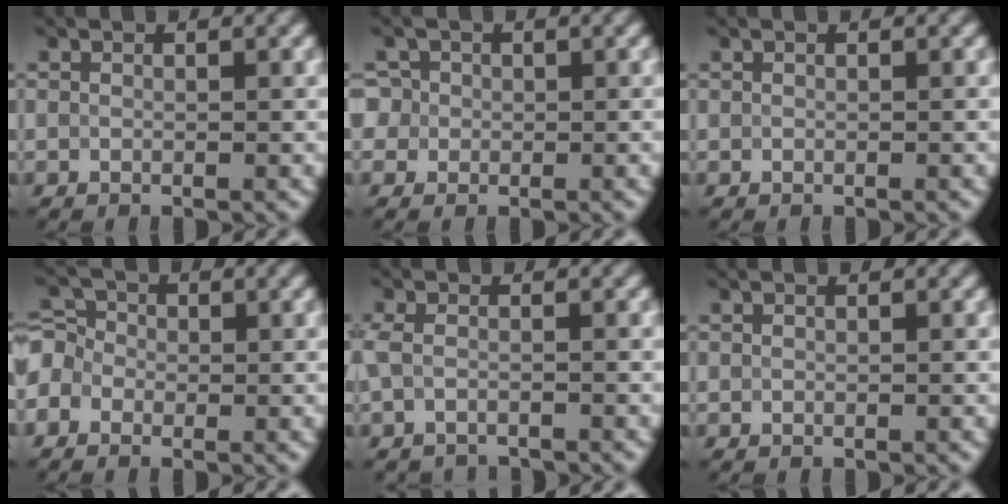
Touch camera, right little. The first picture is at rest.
{"total": 3.3, "force": [0.8, 3.0, 1.1], "torque": [-0.006, 0.022, -0.004]}
{"total": 0.0}
{"total": 3.7, "force": [-0.9, 3.2, 1.6], "torque": [-0.025, 0.022, -0.034]}
{"total": 2.9, "force": [-2.6, 0.6, 1.1], "torque": [-0.034, -0.018, -0.049]}
{"total": 0.0}